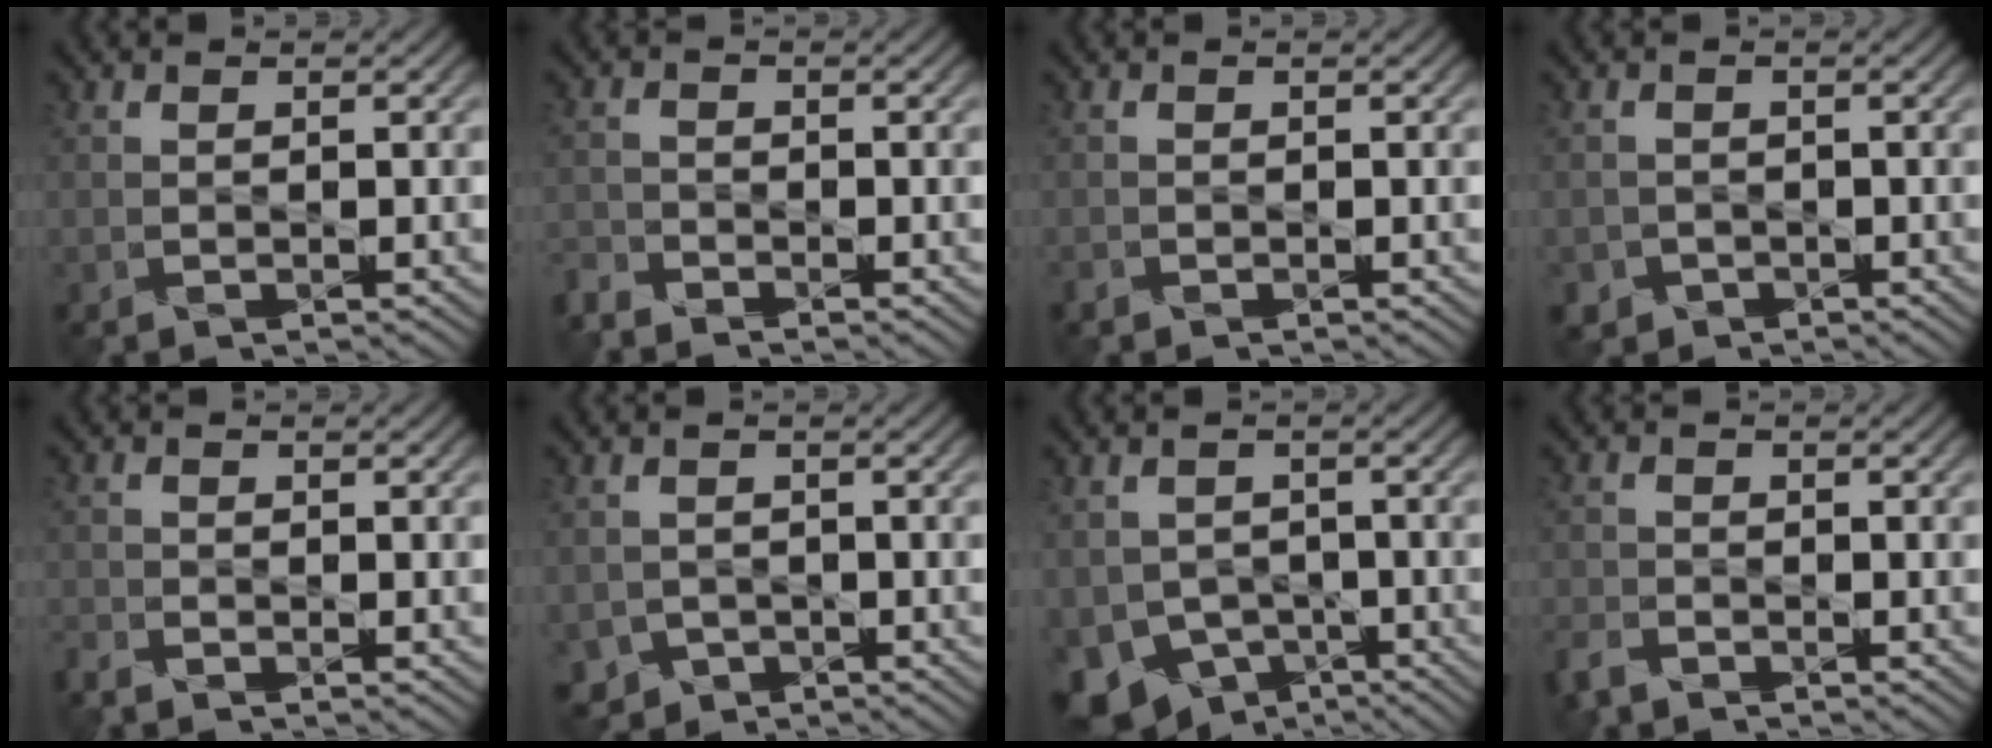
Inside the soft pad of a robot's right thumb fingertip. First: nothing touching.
{"total": 2.7, "force": [-2.6, 0.4, 0.5], "torque": [-0.015, -0.010, -0.064]}
{"total": 0.6, "force": [-0.5, 0.2, 0.0], "torque": [-0.003, -0.003, -0.010]}
{"total": 1.8, "force": [-1.1, 1.4, 0.2], "torque": [0.002, -0.005, -0.024]}
{"total": 2.2, "force": [-2.1, 0.4, 0.7], "torque": [-0.020, -0.012, -0.049]}
{"total": 2.4, "force": [-1.2, 2.1, 0.3], "torque": [-0.015, -0.014, -0.024]}
{"total": 7.3, "force": [-3.6, 5.5, 3.3], "torque": [-0.078, -0.029, -0.067]}
{"total": 2.7, "force": [-2.3, 0.9, 1.0], "torque": [-0.029, -0.010, -0.057]}